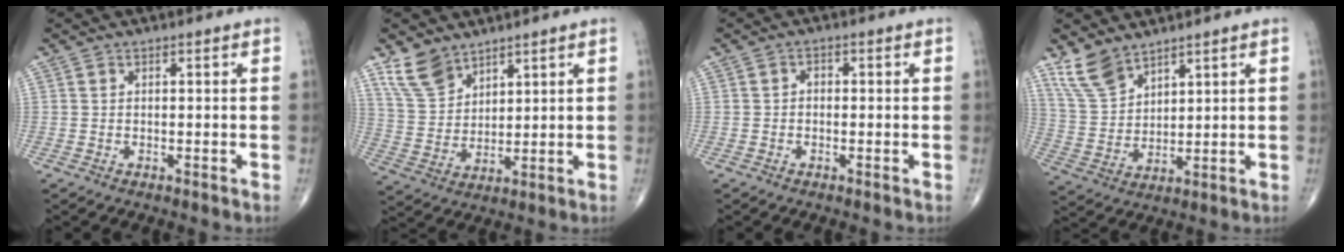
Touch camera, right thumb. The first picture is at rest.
{"total": 8.0, "force": [5.9, 4.5, 3.0], "torque": [-0.045, -0.027, 0.128]}
{"total": 1.3, "force": [-0.2, 1.0, 0.9], "torque": [-0.004, 0.006, -0.008]}
{"total": 8.0, "force": [6.3, 3.7, 3.4], "torque": [-0.060, -0.028, 0.139]}